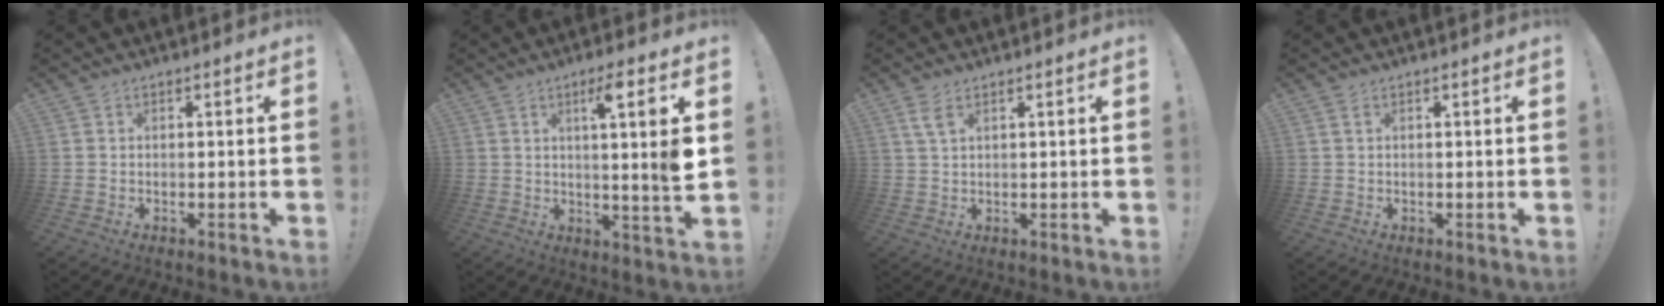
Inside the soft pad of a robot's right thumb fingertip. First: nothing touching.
{"total": 9.8, "force": [2.2, -0.9, 9.5], "torque": [-0.138, -0.012, 0.020]}
{"total": 3.6, "force": [1.9, 1.1, 2.9], "torque": [-0.051, -0.005, 0.033]}
{"total": 1.2, "force": [0.5, 0.1, 1.1], "torque": [-0.022, 0.000, 0.009]}